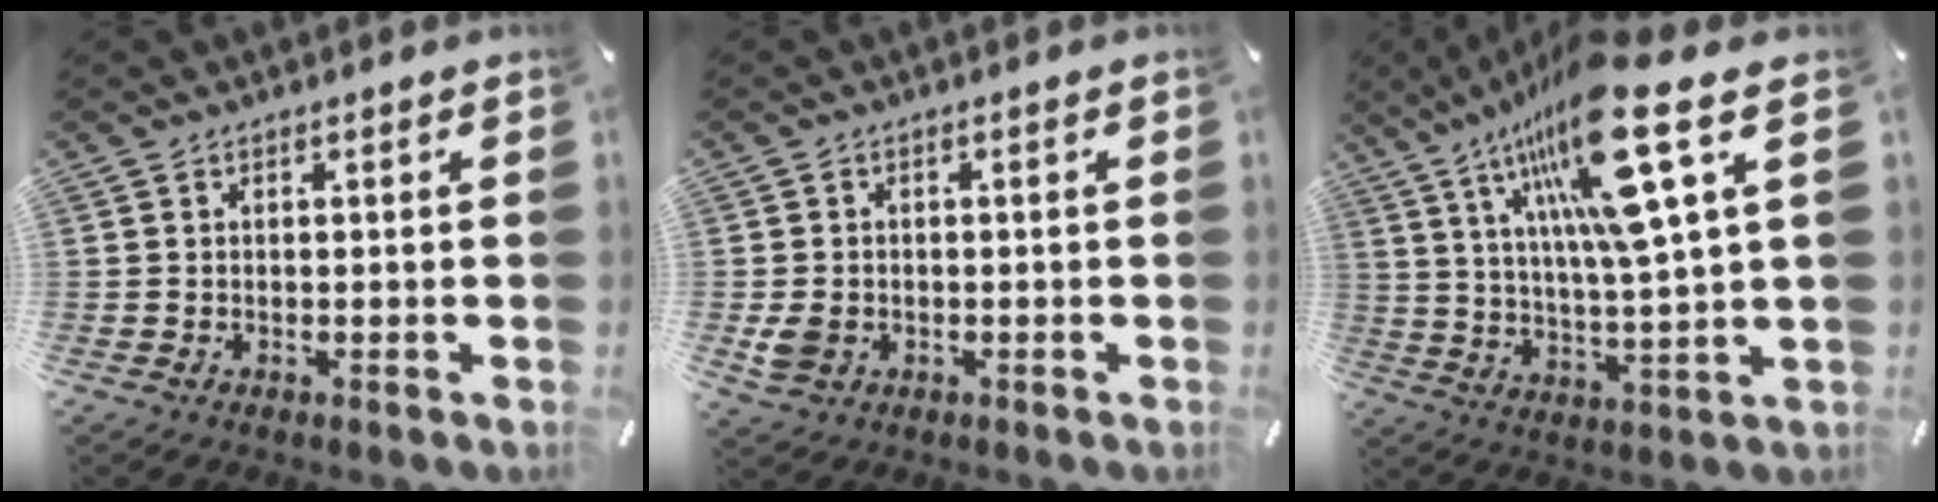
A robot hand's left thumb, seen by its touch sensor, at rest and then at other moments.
{"total": 3.6, "force": [-0.6, 3.1, 1.7], "torque": [-0.036, -0.002, -0.014]}
{"total": 20.2, "force": [11.9, 3.0, 16.1], "torque": [-0.304, -0.066, 0.178]}